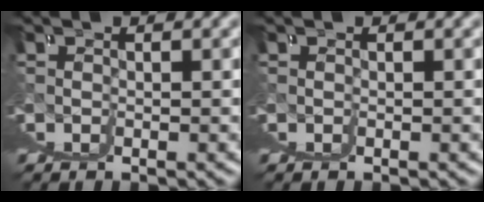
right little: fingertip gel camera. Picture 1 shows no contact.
{"total": 0.0}